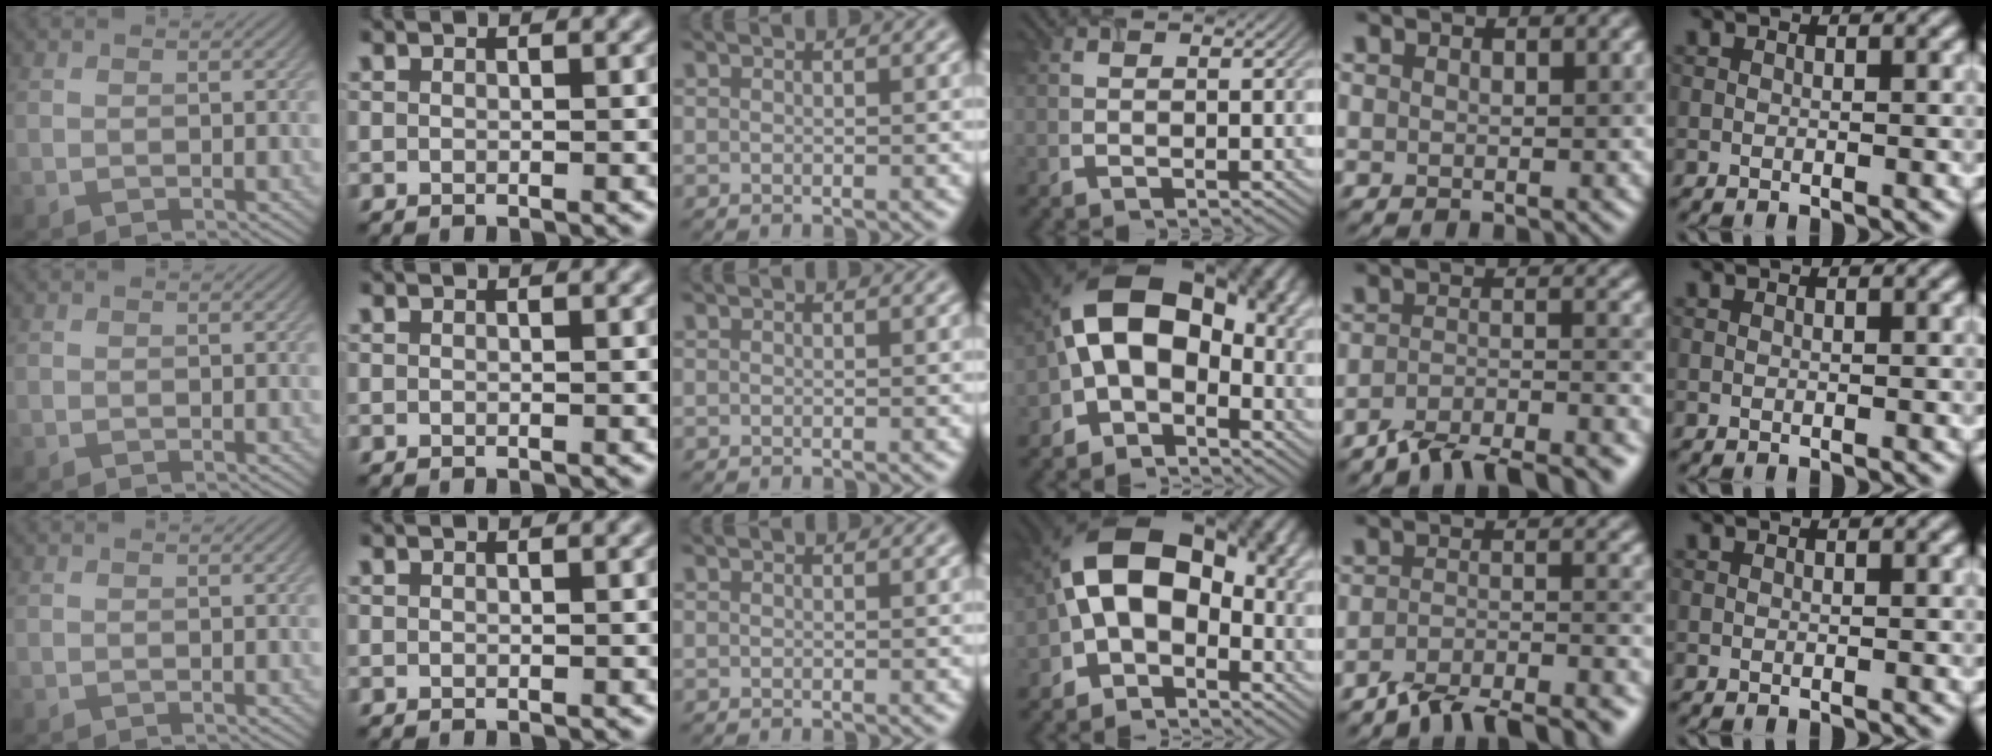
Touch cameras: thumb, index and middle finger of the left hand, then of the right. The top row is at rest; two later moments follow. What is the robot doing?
{"motion": "lift_and_place", "object": "timer"}